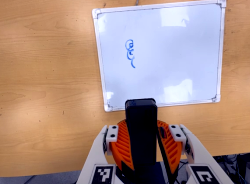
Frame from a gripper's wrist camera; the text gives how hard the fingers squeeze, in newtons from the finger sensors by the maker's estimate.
{"total": 9.8, "left": 9.4, "right": 10.1}